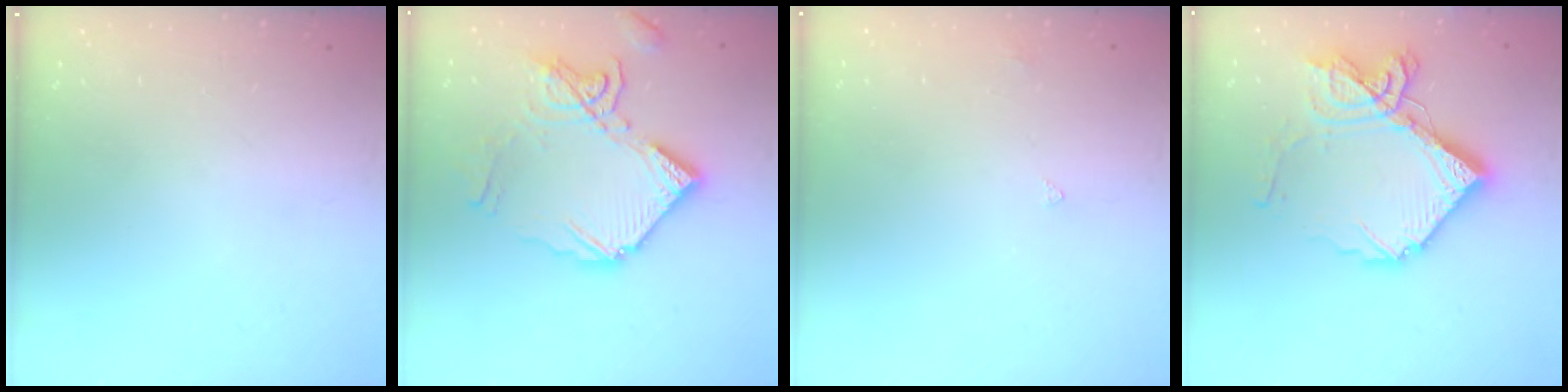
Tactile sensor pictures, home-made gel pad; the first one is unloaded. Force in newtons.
{"total": 14.4, "press": 14.4, "slide": 0.9}
{"total": 2.7, "press": 2.6, "slide": 0.5}
{"total": 19.5, "press": 19.4, "slide": 1.5}